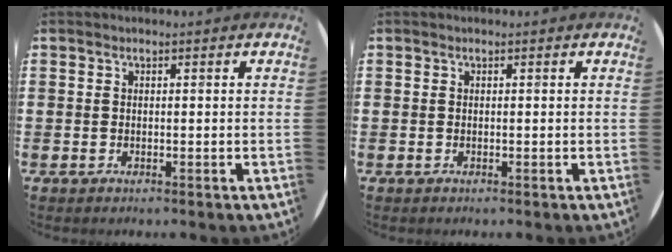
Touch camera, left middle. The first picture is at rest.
{"total": 0.0}